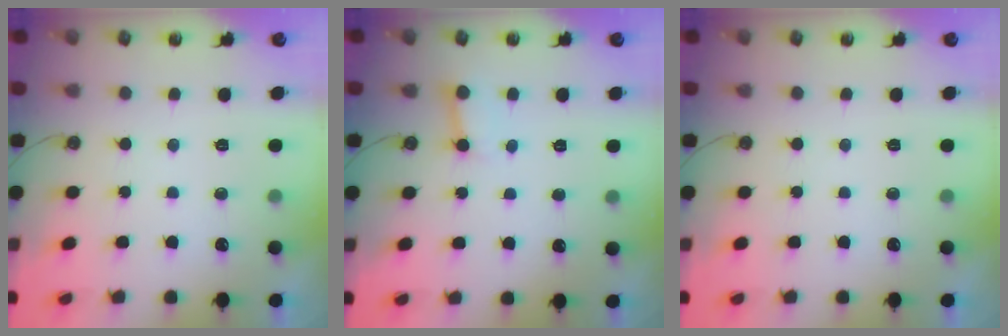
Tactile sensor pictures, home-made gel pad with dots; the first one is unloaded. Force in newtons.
{"total": 2.7, "press": 2.7, "slide": 0.2}
{"total": 0.0}